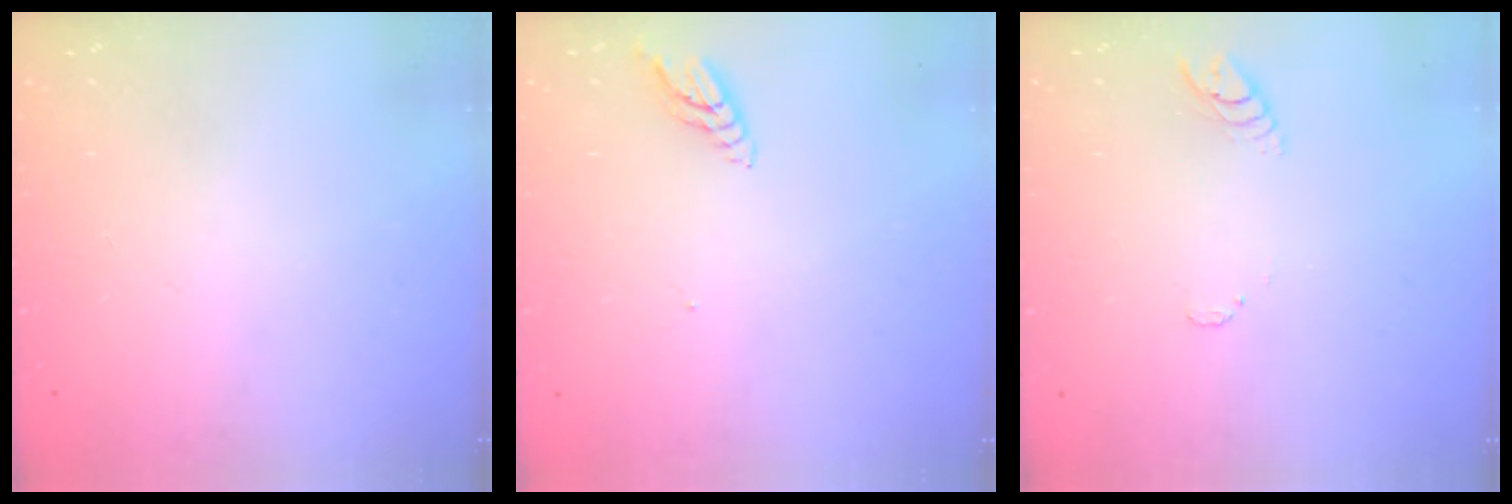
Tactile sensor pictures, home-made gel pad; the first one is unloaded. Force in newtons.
{"total": 6.8, "press": 6.8, "slide": 0.4}
{"total": 3.9, "press": 3.9, "slide": 0.2}